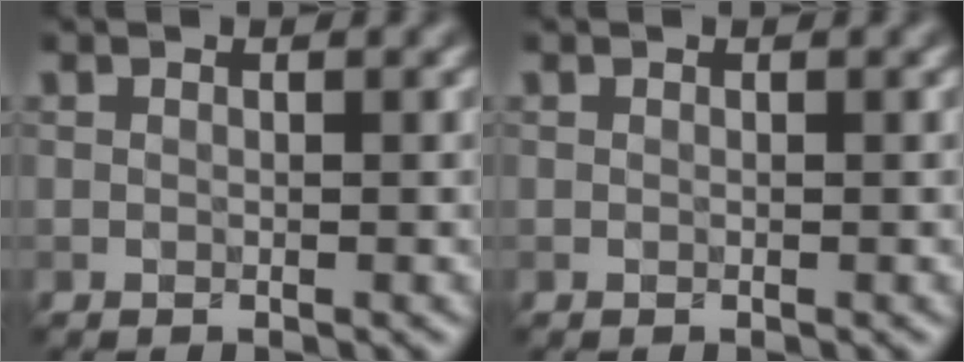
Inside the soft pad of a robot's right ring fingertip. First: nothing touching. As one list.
[{"total": 0.0}]